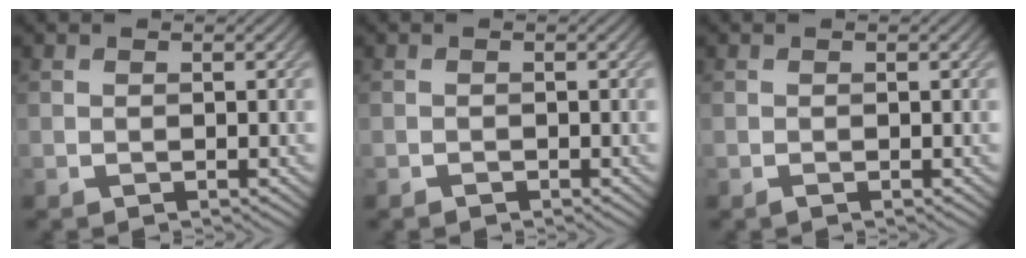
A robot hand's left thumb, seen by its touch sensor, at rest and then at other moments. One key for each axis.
{"total": 0.6, "fx": -0.5, "fy": 0.3, "fz": 0.2, "tx": -0.001, "ty": 0.000, "tz": -0.009}
{"total": 0.0}